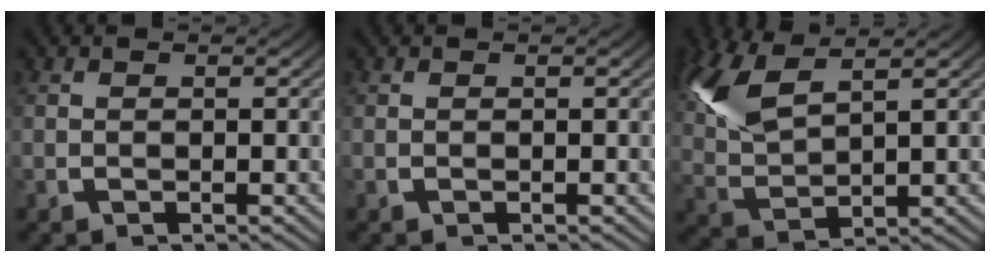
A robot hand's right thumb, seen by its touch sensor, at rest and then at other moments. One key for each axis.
{"total": 0.0}
{"total": 5.8, "fx": 2.9, "fy": 3.1, "fz": 4.0, "tx": -0.101, "ty": -0.006, "tz": 0.067}